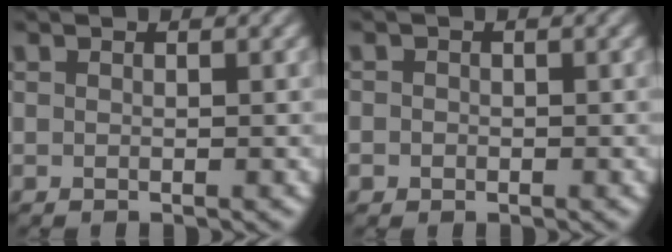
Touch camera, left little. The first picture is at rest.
{"total": 0.9, "force": [-0.2, 0.9, 0.2], "torque": [0.007, -0.006, -0.005]}